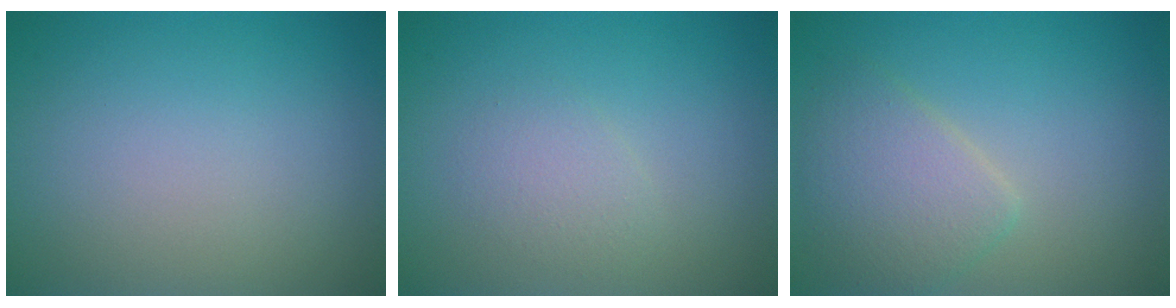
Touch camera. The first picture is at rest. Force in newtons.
{"total": 1.6, "press": 1.6, "slide": 0.0}
{"total": 3.6, "press": 3.6, "slide": 0.1}